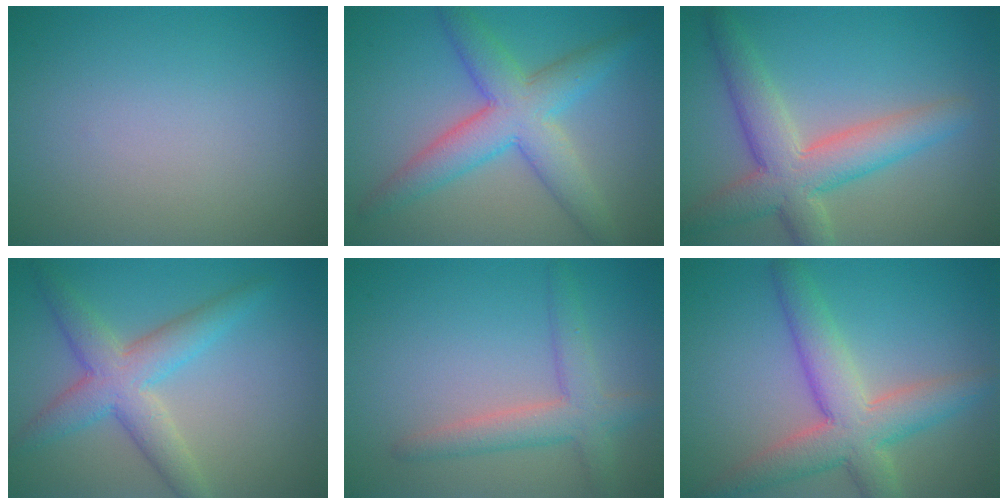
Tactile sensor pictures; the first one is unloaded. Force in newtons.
{"total": 6.3, "press": 6.3, "slide": 0.3}
{"total": 6.5, "press": 6.5, "slide": 0.4}
{"total": 5.2, "press": 5.2, "slide": 0.2}
{"total": 3.5, "press": 3.5, "slide": 0.2}
{"total": 6.5, "press": 6.5, "slide": 0.4}